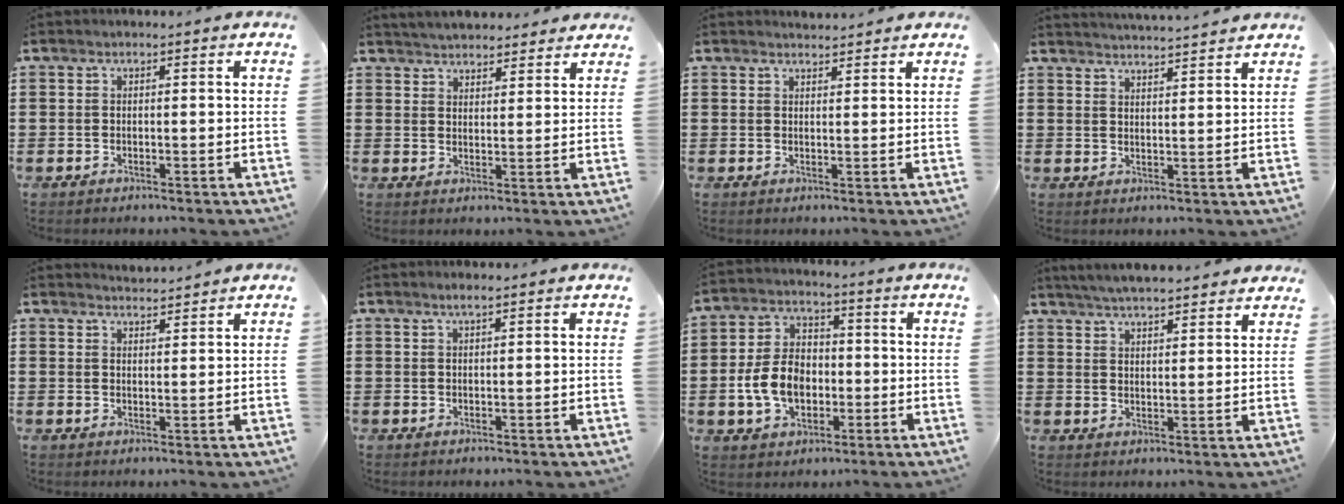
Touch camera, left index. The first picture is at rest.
{"total": 3.8, "force": [3.8, 0.2, 0.3], "torque": [-0.016, -0.012, 0.071]}
{"total": 1.6, "force": [1.6, 0.1, 0.1], "torque": [-0.006, 0.003, 0.031]}
{"total": 3.1, "force": [3.0, -0.5, -0.1], "torque": [-0.009, -0.015, 0.055]}
{"total": 2.2, "force": [2.2, 0.0, 0.0], "torque": [-0.006, -0.003, 0.042]}
{"total": 1.0, "force": [0.6, 0.0, 0.8], "torque": [-0.016, 0.000, 0.010]}
{"total": 8.3, "force": [-1.7, 5.8, 5.6], "torque": [-0.125, 0.005, -0.037]}
{"total": 4.6, "force": [4.4, -0.3, 1.1], "torque": [-0.033, -0.015, 0.079]}